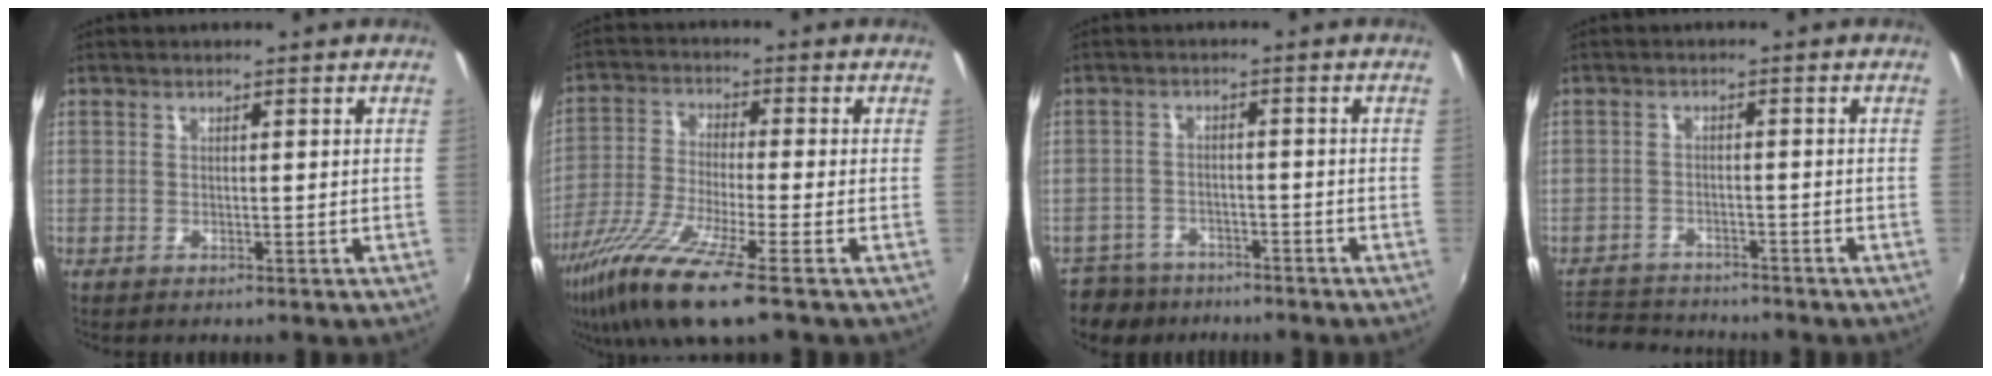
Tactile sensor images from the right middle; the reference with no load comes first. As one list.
[{"total": 13.5, "force": [-8.5, 0.7, 10.6], "torque": [-0.221, -0.042, -0.161]}, {"total": 8.2, "force": [-6.7, 4.3, 1.9], "torque": [-0.062, -0.001, -0.110]}, {"total": 7.7, "force": [-7.1, 2.7, 1.3], "torque": [-0.050, 0.012, -0.120]}]